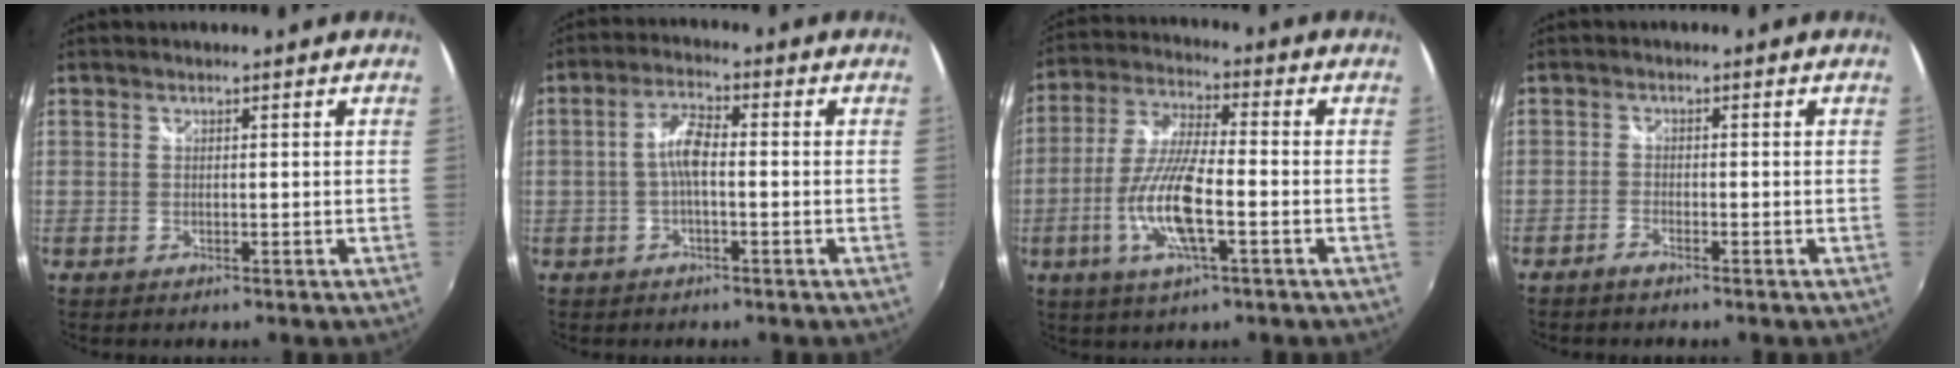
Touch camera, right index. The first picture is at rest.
{"total": 4.6, "force": [-0.8, 1.4, 4.3], "torque": [-0.089, 0.013, -0.017]}
{"total": 11.9, "force": [-3.8, 2.4, 11.0], "torque": [-0.230, -0.005, -0.075]}
{"total": 1.6, "force": [-1.5, 0.4, 0.5], "torque": [-0.022, 0.000, -0.033]}